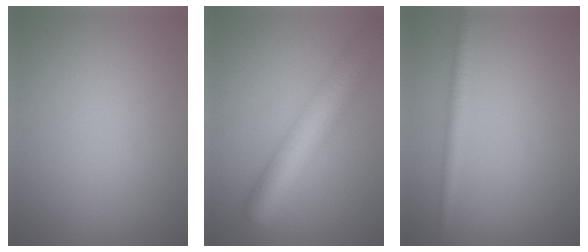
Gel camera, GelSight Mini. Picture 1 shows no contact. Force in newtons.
{"total": 8.4, "press": 8.4, "slide": 0.4}
{"total": 1.8, "press": 1.8, "slide": 0.1}